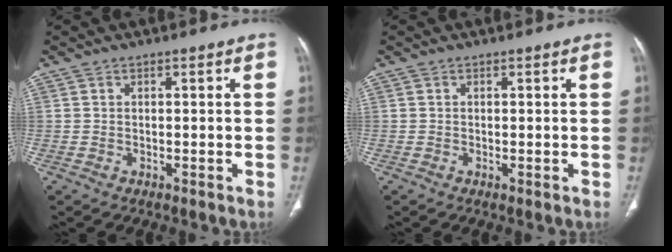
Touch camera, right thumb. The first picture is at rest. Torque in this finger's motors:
{"motor_torque": [0.20, 0.02, -0.03, -0.40, 0.03]}